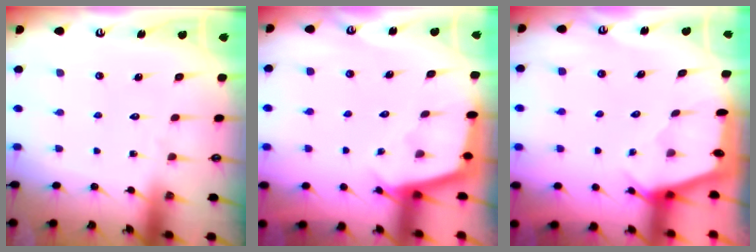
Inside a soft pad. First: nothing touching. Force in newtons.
{"total": 2.4, "press": 2.4, "slide": 0.2}
{"total": 2.2, "press": 2.2, "slide": 0.3}